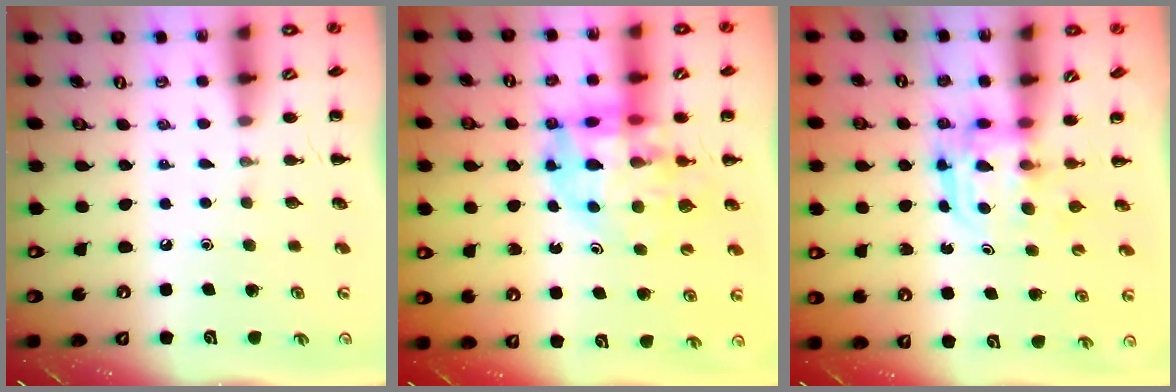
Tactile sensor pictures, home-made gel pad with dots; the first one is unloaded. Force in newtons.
{"total": 13.0, "press": 12.5, "slide": 3.7}
{"total": 3.2, "press": 3.2, "slide": 0.2}